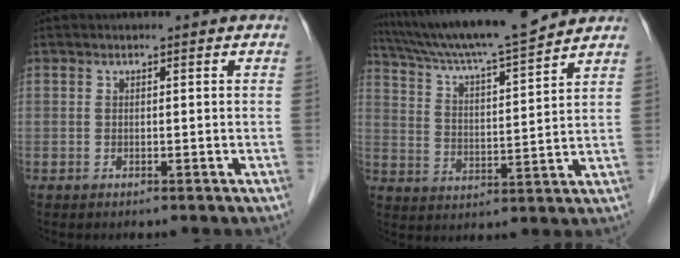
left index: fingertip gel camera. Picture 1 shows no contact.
{"total": 15.7, "force": [14.3, -0.5, 6.6], "torque": [-0.122, 0.006, 0.235]}